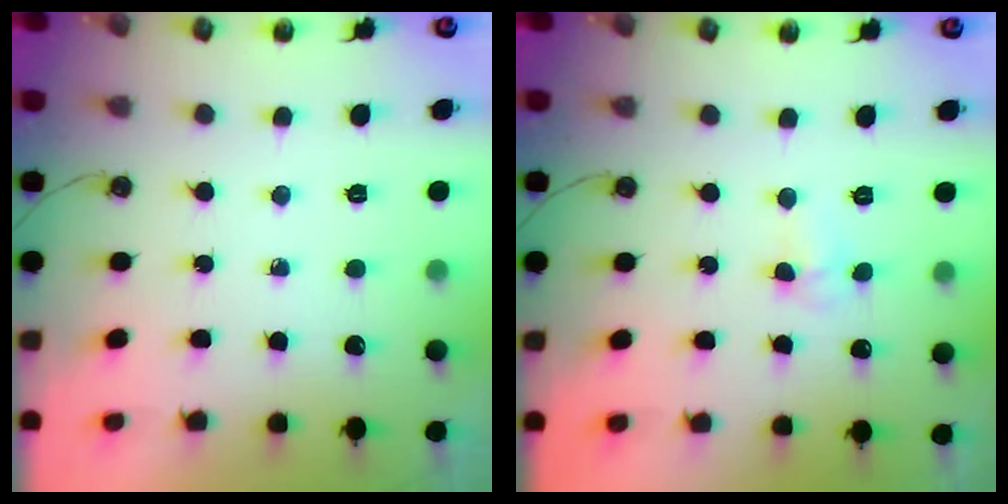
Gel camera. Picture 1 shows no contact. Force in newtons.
{"total": 3.0, "press": 2.8, "slide": 1.1}